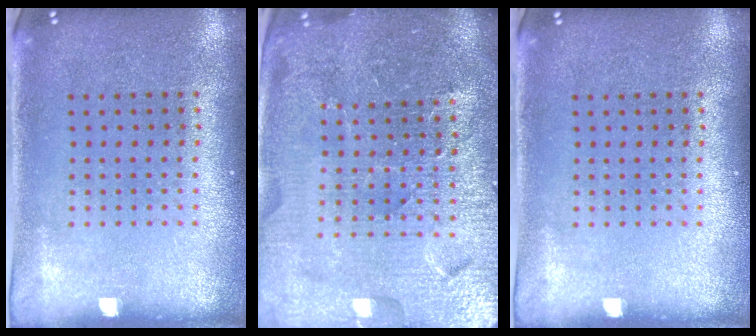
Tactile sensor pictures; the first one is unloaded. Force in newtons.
{"total": 5.2, "press": 4.8, "slide": 2.1}
{"total": 0.0}